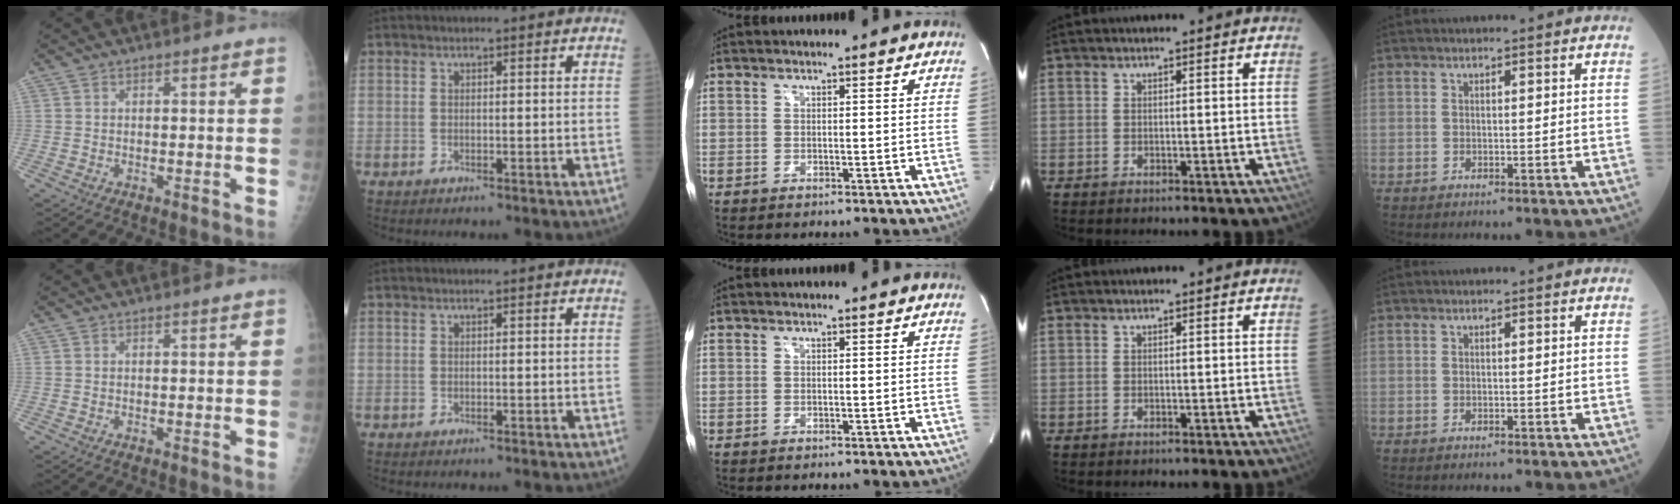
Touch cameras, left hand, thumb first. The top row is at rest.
{}